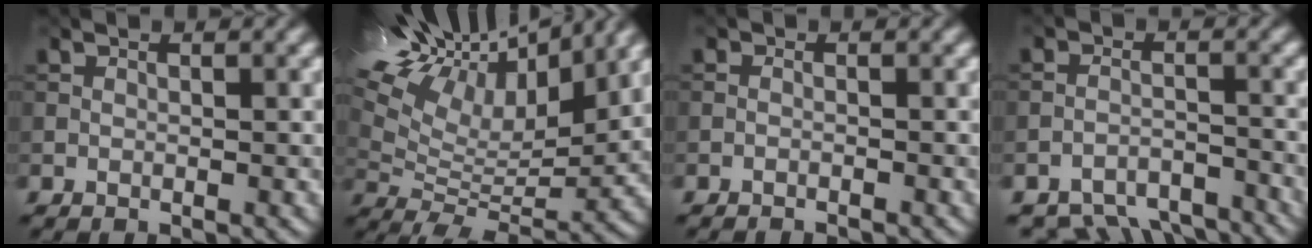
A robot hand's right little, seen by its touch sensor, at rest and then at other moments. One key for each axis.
{"total": 16.8, "fx": 10.7, "fy": 6.3, "fz": 11.3, "tx": -0.231, "ty": 0.055, "tz": 0.170}
{"total": 1.8, "fx": -1.8, "fy": 0.3, "fz": 0.3, "tx": -0.005, "ty": 0.001, "tz": -0.026}
{"total": 7.7, "fx": -7.2, "fy": 2.4, "fz": 1.4, "tx": -0.017, "ty": -0.015, "tz": -0.105}